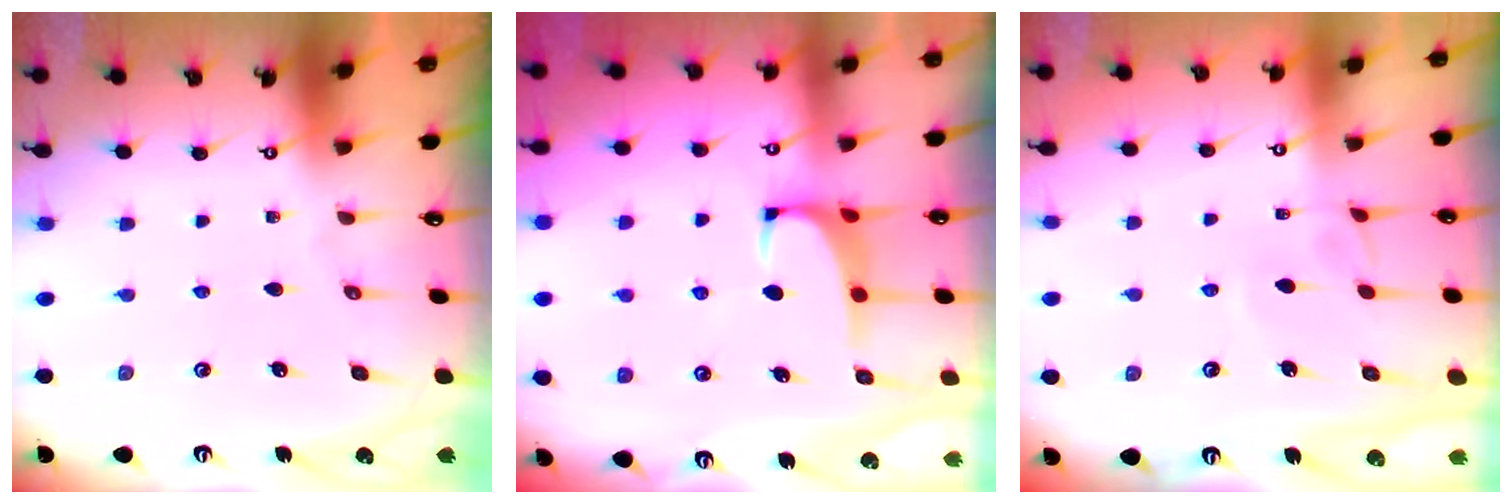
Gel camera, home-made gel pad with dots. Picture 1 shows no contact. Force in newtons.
{"total": 0.7, "press": 0.4, "slide": 0.6}
{"total": 1.3, "press": 1.3, "slide": 0.5}